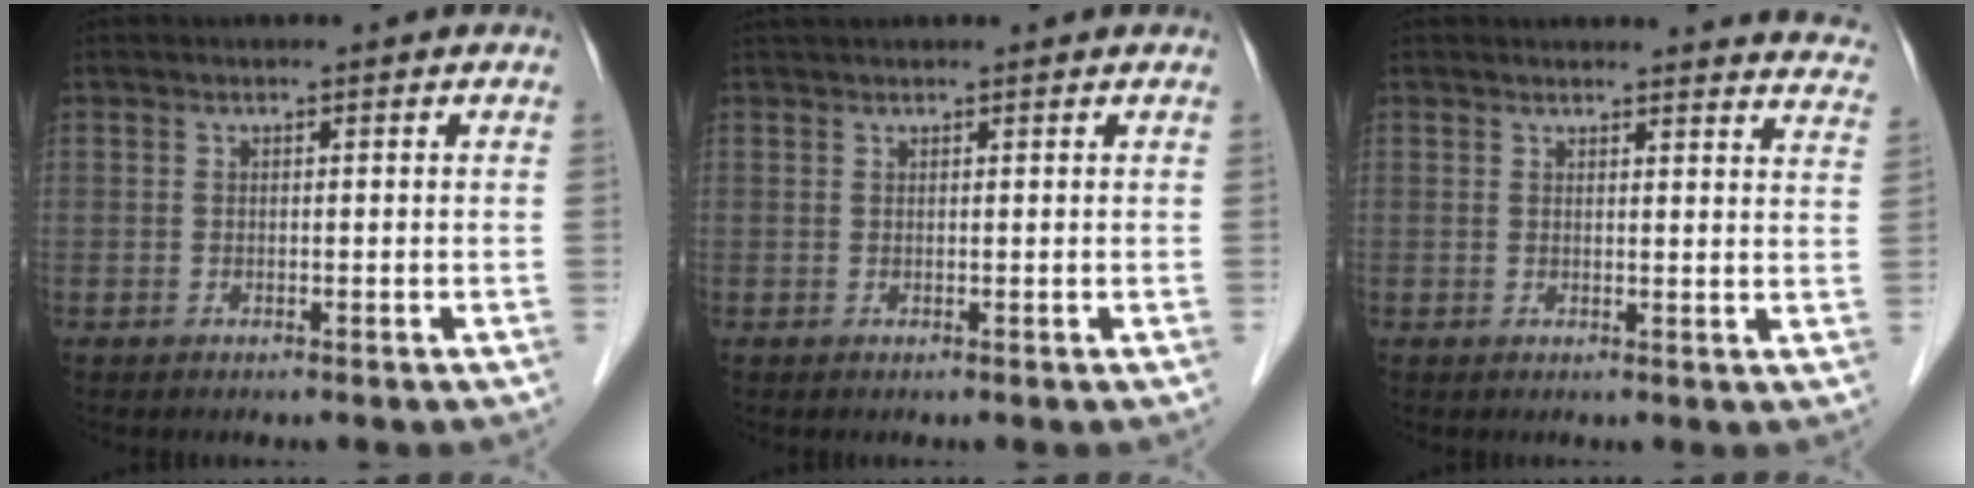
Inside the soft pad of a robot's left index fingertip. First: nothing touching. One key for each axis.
{"total": 3.4, "fx": 3.1, "fy": 0.2, "fz": 1.2, "tx": -0.013, "ty": 0.036, "tz": 0.048}
{"total": 12.0, "fx": 11.9, "fy": 1.5, "fz": 1.3, "tx": 0.020, "ty": -0.059, "tz": 0.092}